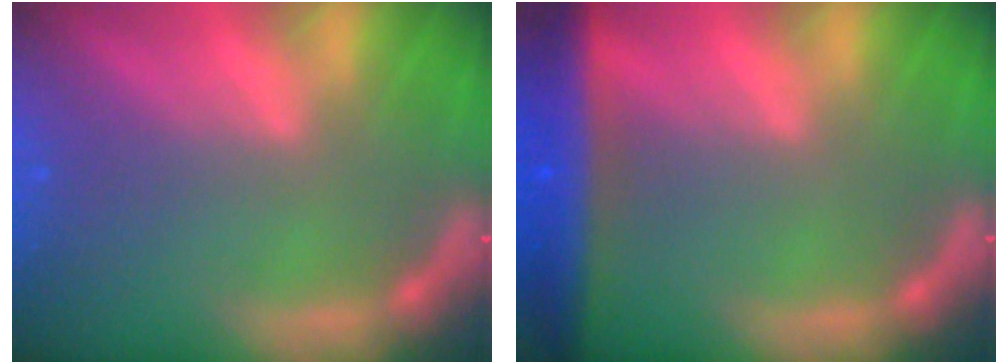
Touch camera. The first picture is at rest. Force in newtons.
{"total": 7.0}